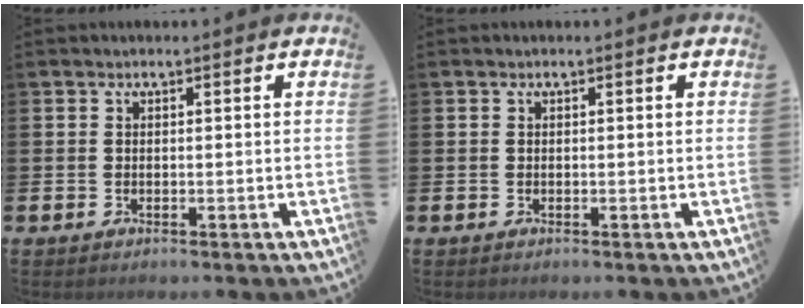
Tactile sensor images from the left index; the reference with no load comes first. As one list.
[{"total": 0.0}]